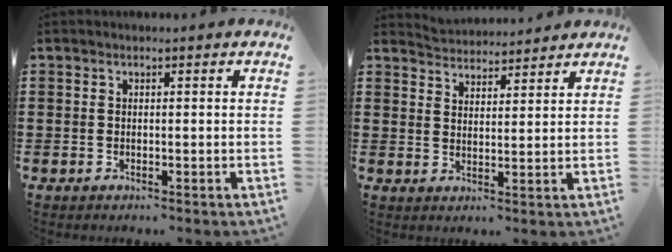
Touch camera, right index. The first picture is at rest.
{"total": 3.2, "force": [3.1, 0.1, -0.8], "torque": [0.003, -0.017, 0.059]}